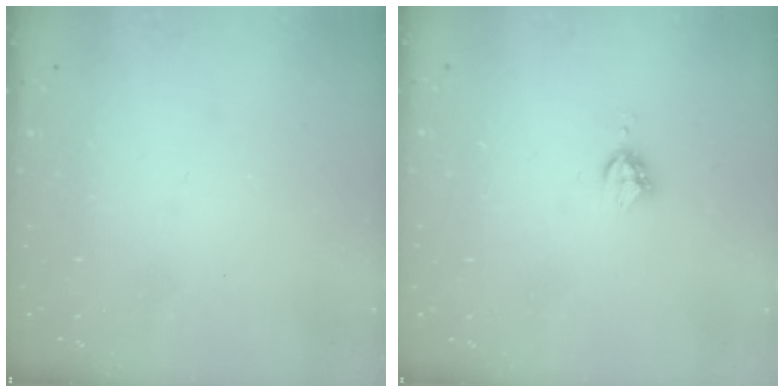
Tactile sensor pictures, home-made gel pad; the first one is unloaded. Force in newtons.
{"total": 5.4, "press": 5.4, "slide": 0.4}